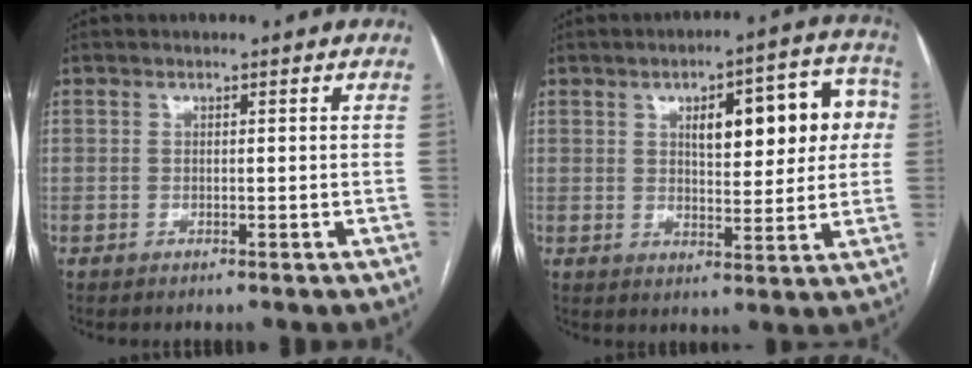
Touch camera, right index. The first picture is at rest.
{"total": 13.0, "force": [3.2, 4.7, 11.8], "torque": [-0.145, 0.037, 0.043]}